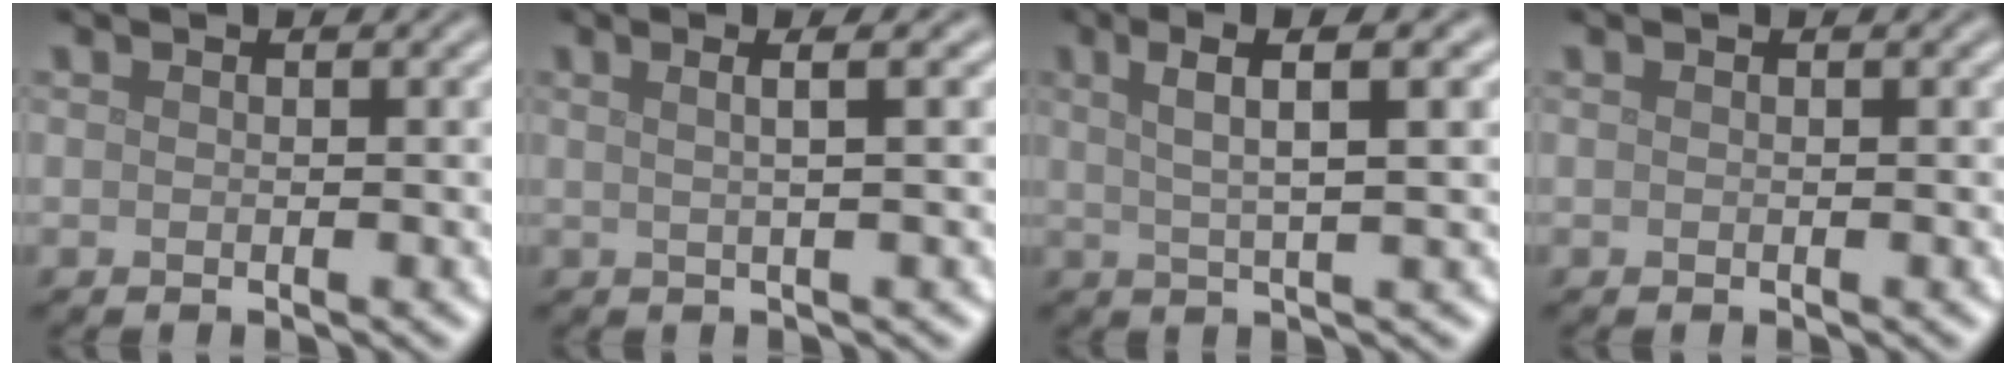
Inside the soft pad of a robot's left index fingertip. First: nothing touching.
{"total": 3.5, "force": [1.4, 1.3, 3.0], "torque": [-0.027, 0.015, -0.013]}
{"total": 5.2, "force": [2.4, 1.0, 4.5], "torque": [-0.067, 0.011, 0.037]}
{"total": 0.0}